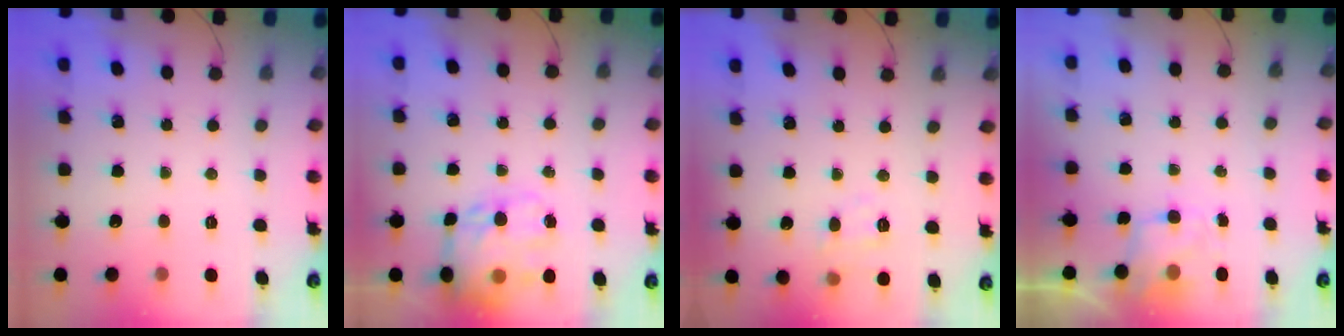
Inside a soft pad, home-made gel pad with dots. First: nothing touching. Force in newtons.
{"total": 17.5, "press": 16.9, "slide": 4.3}
{"total": 7.7, "press": 7.5, "slide": 1.5}
{"total": 4.0, "press": 3.8, "slide": 1.0}